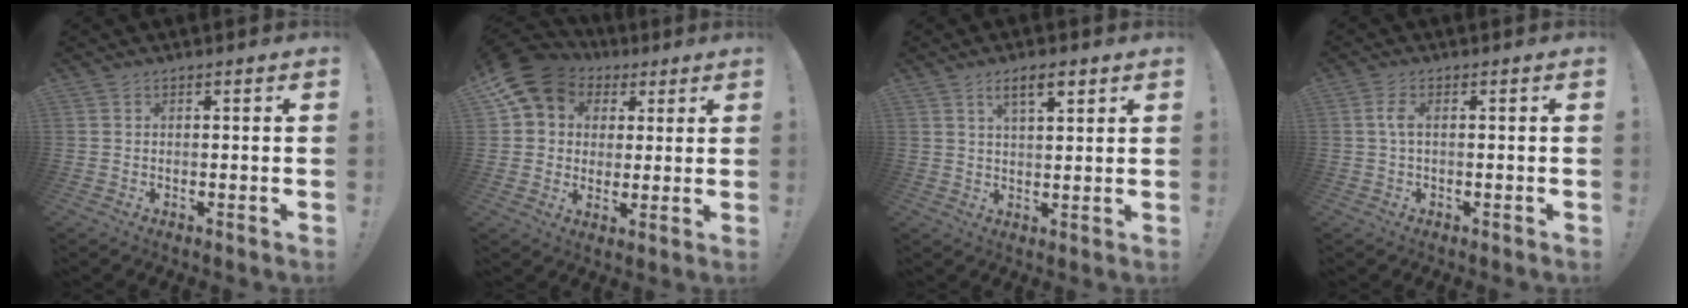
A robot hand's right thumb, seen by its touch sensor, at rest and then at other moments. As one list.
[{"total": 11.5, "force": [5.3, 9.3, 4.3], "torque": [-0.055, -0.028, 0.105]}, {"total": 6.0, "force": [3.5, 1.9, 4.4], "torque": [-0.062, -0.016, 0.056]}, {"total": 3.2, "force": [0.0, 1.3, 2.9], "torque": [-0.061, 0.005, -0.002]}]